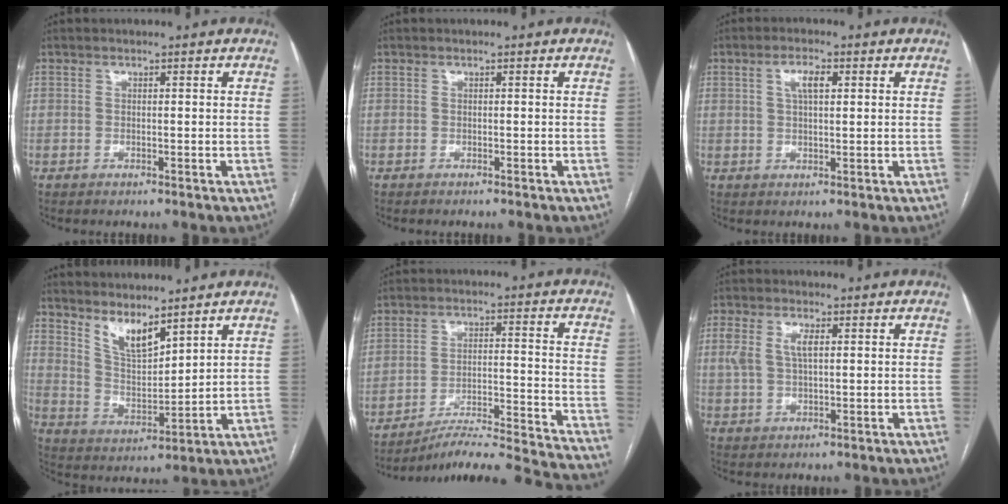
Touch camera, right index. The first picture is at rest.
{"total": 1.0, "force": [-0.9, 0.1, 0.4], "torque": [-0.002, -0.002, -0.013]}
{"total": 3.6, "force": [1.3, 1.2, 3.2], "torque": [-0.060, 0.007, 0.023]}
{"total": 6.9, "force": [5.5, 1.7, 3.8], "torque": [-0.079, -0.013, 0.117]}
{"total": 21.5, "force": [-20.5, -1.5, 6.5], "torque": [-0.053, -0.014, -0.283]}
{"total": 5.4, "force": [1.4, 2.5, 4.5], "torque": [-0.108, 0.019, 0.034]}